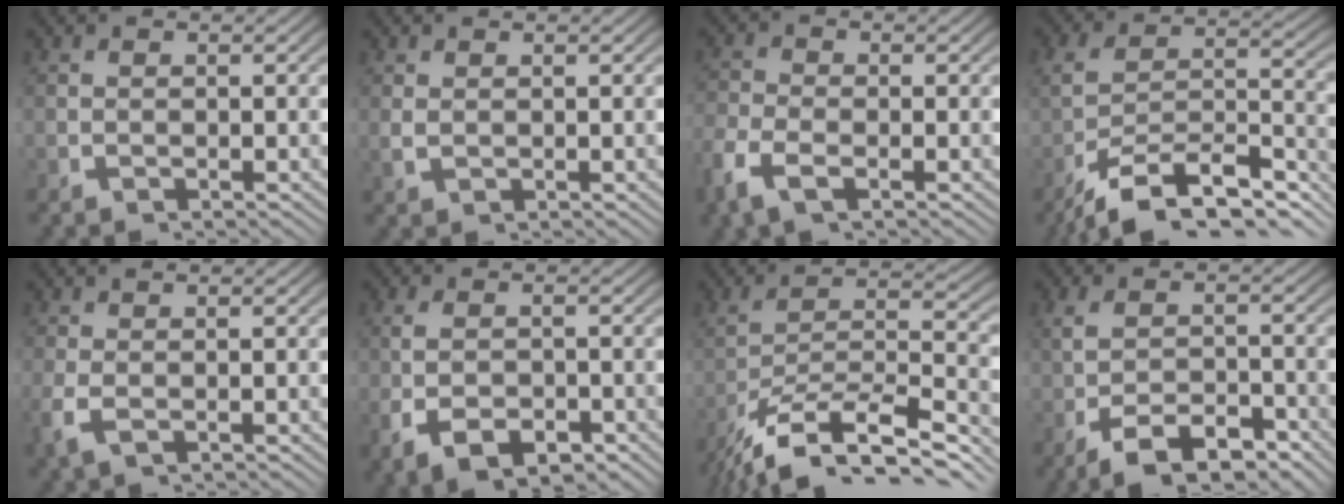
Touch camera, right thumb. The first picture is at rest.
{"total": 0.8, "force": [0.6, 0.3, 0.5], "torque": [-0.017, -0.002, 0.018]}
{"total": 2.9, "force": [-1.5, 1.4, 2.1], "torque": [-0.057, -0.006, -0.029]}
{"total": 12.7, "force": [-7.8, 7.0, 7.1], "torque": [-0.134, -0.045, -0.102]}
{"total": 1.8, "force": [-0.3, 0.8, 1.6], "torque": [-0.047, -0.006, 0.000]}
{"total": 5.0, "force": [-1.5, 3.1, 3.7], "torque": [-0.076, -0.019, -0.011]}
{"total": 10.8, "force": [-6.5, 4.8, 7.2], "torque": [-0.142, -0.038, -0.079]}
{"total": 5.3, "force": [-2.8, 2.5, 3.8], "torque": [-0.069, -0.014, -0.036]}